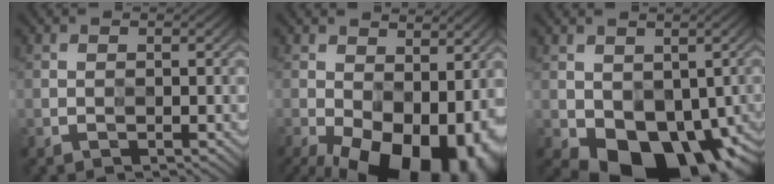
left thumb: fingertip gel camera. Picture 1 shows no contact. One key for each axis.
{"total": 18.5, "fx": -6.8, "fy": 10.7, "fz": 13.5, "tx": -0.191, "ty": -0.030, "tz": -0.064}
{"total": 9.4, "fx": -2.7, "fy": 6.3, "fz": 6.5, "tx": -0.110, "ty": -0.019, "tz": -0.037}